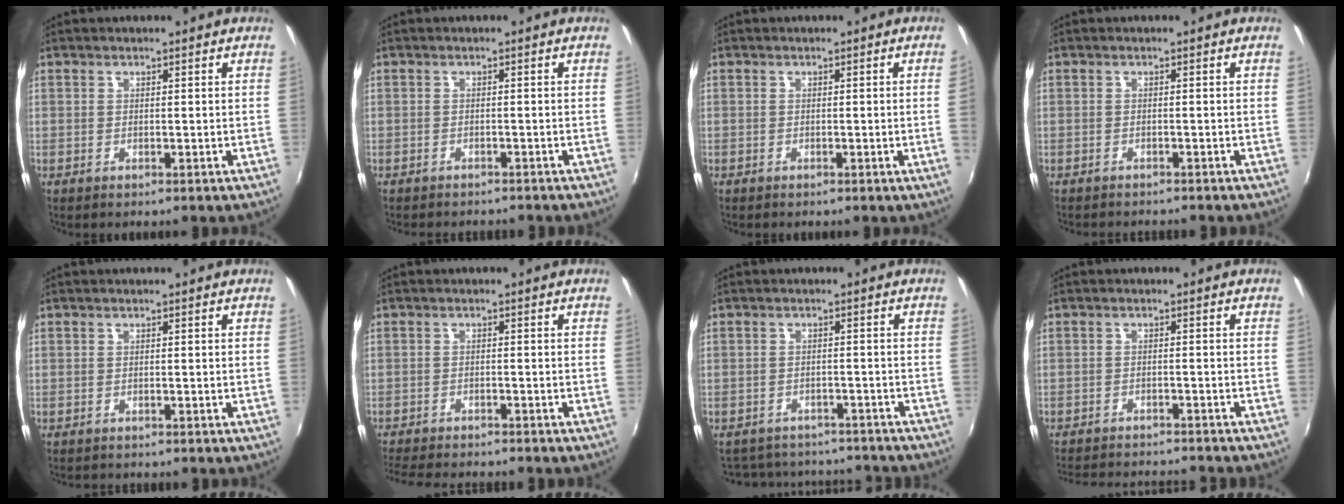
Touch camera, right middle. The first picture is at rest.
{"total": 4.0, "force": [-3.7, 0.9, 1.2], "torque": [-0.033, -0.015, -0.054]}
{"total": 1.5, "force": [0.0, -1.0, 1.1], "torque": [-0.009, -0.019, 0.001]}
{"total": 3.4, "force": [-3.1, 0.5, 1.1], "torque": [-0.030, -0.017, -0.047]}
{"total": 1.9, "force": [-1.8, 0.3, 0.6], "torque": [-0.013, -0.013, -0.024]}
{"total": 10.1, "force": [-9.2, 1.5, 3.7], "torque": [-0.093, -0.025, -0.146]}
{"total": 16.3, "force": [-14.4, 5.7, 5.2], "torque": [-0.107, 0.010, -0.184]}
{"total": 12.9, "force": [-11.9, 1.9, 4.6], "torque": [-0.101, -0.017, -0.172]}